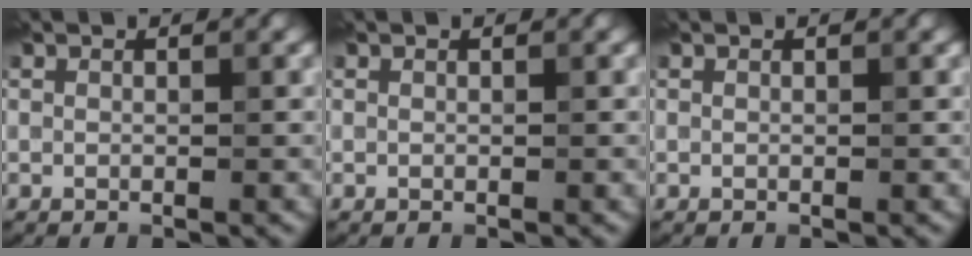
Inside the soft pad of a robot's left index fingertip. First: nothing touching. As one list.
[{"total": 0.0}, {"total": 0.0}]